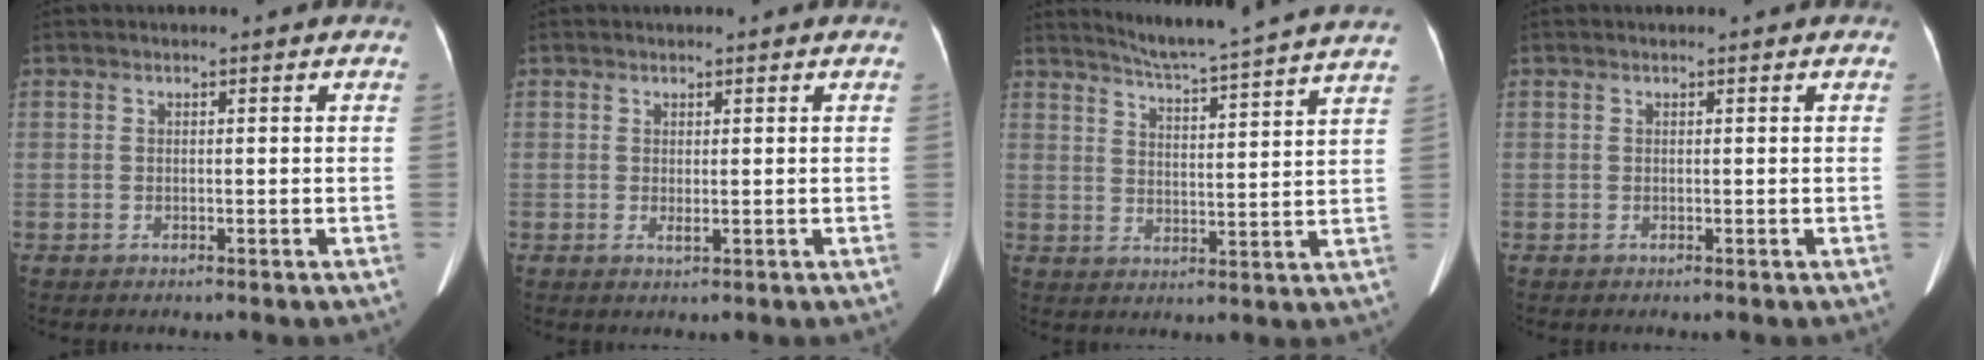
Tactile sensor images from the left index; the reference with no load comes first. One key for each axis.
{"total": 1.2, "fx": 0.5, "fy": 0.3, "fz": 1.0, "tx": -0.021, "ty": 0.001, "tz": 0.011}
{"total": 17.4, "fx": 16.0, "fy": -1.5, "fz": 6.7, "tx": -0.117, "ty": -0.034, "tz": 0.207}
{"total": 0.8, "fx": 0.7, "fy": 0.1, "fz": 0.3, "tx": -0.005, "ty": 0.012, "tz": 0.012}